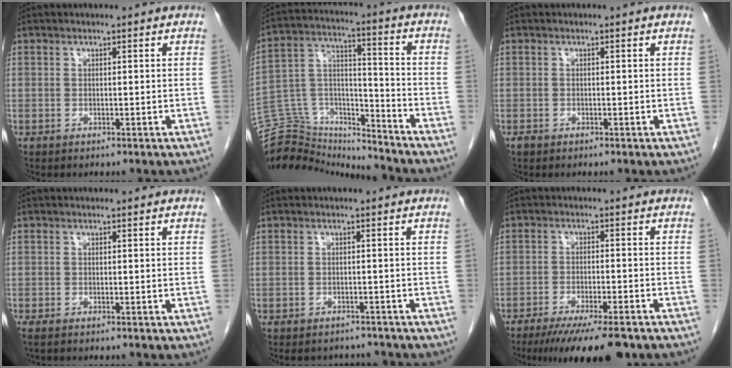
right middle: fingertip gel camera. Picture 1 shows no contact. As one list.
[{"total": 17.0, "force": [-16.5, 3.8, 1.9], "torque": [-0.043, 0.065, -0.270]}, {"total": 0.5, "force": [-0.4, 0.3, 0.2], "torque": [-0.004, 0.001, -0.007]}, {"total": 1.4, "force": [-1.2, 0.2, 0.7], "torque": [-0.016, -0.005, -0.017]}, {"total": 5.3, "force": [-5.0, 1.7, 0.5], "torque": [-0.003, 0.005, -0.061]}, {"total": 12.6, "force": [-9.7, 1.9, 7.7], "torque": [-0.107, -0.022, -0.149]}]